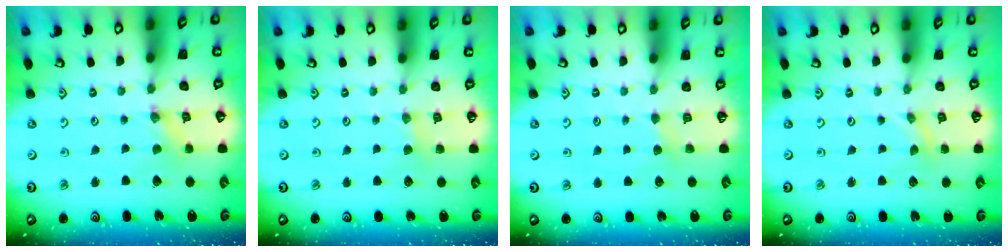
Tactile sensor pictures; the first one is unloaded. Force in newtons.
{"total": 2.2, "press": 2.2, "slide": 0.4}
{"total": 2.3, "press": 2.2, "slide": 0.4}
{"total": 0.0}